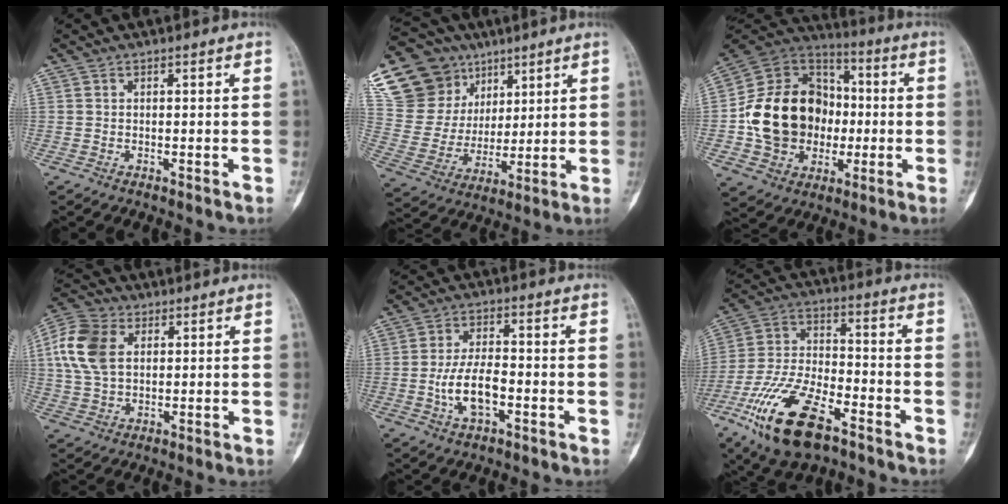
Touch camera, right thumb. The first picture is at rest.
{"total": 24.8, "force": [13.2, 18.8, 9.4], "torque": [-0.176, 0.021, 0.273]}
{"total": 21.5, "force": [-1.8, 17.5, 12.4], "torque": [-0.184, 0.031, -0.022]}
{"total": 11.5, "force": [2.8, 7.8, 8.0], "torque": [-0.161, 0.012, 0.048]}
{"total": 8.0, "force": [-2.2, 3.8, 6.6], "torque": [-0.127, 0.018, -0.041]}
{"total": 18.6, "force": [-10.1, 8.3, 13.2], "torque": [-0.252, 0.041, -0.181]}